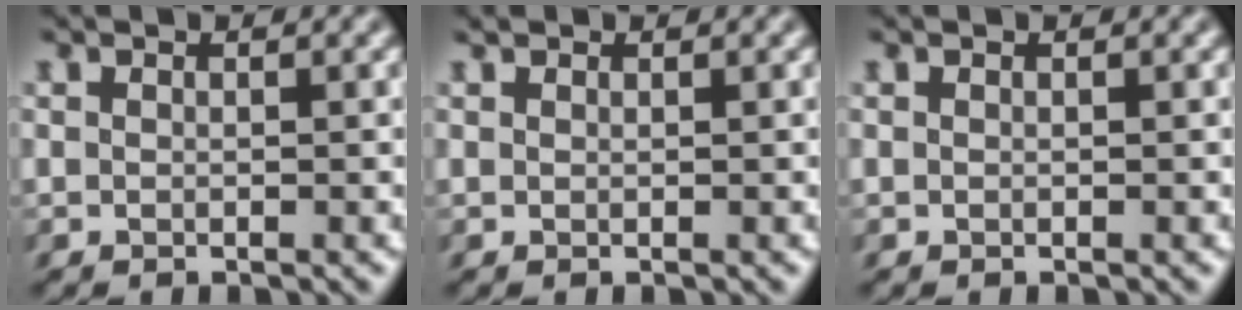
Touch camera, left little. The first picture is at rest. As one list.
[{"total": 0.9, "force": [0.7, 0.4, 0.3], "torque": [-0.003, 0.006, 0.007]}, {"total": 0.0}]